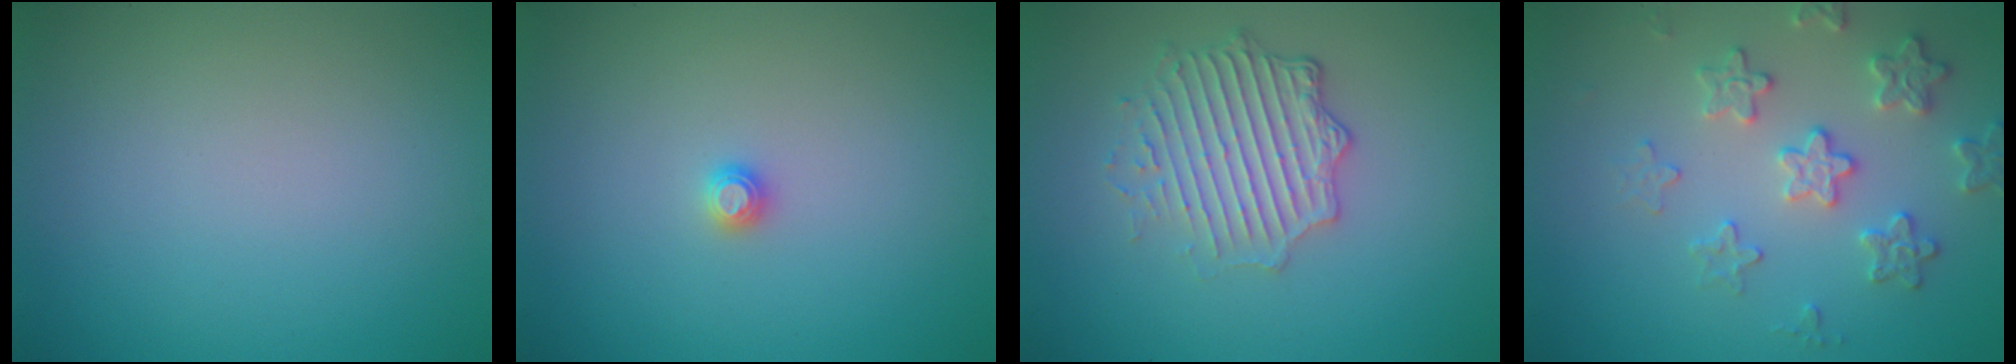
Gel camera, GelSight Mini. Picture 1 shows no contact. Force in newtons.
{"total": 0.8, "press": 0.8, "slide": 0.1}
{"total": 4.5, "press": 3.5, "slide": 2.9}
{"total": 3.3, "press": 3.2, "slide": 0.8}